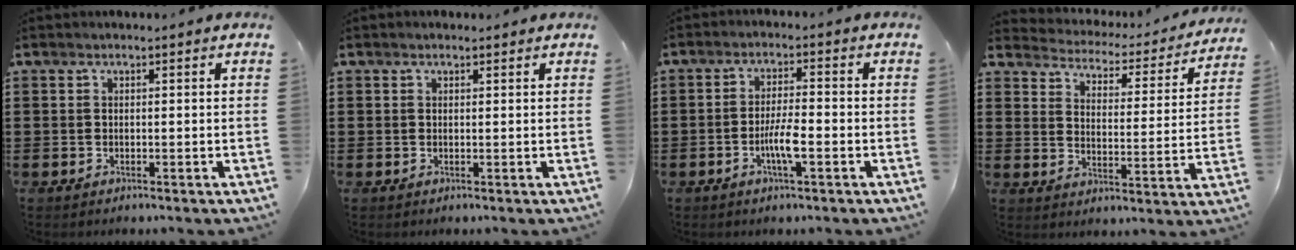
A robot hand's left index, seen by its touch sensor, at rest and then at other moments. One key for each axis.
{"total": 0.6, "fx": 0.5, "fy": 0.2, "fz": 0.3, "tx": -0.006, "ty": 0.001, "tz": 0.010}
{"total": 4.8, "fx": -1.6, "fy": 0.9, "fz": 4.5, "tx": -0.089, "ty": 0.000, "tz": -0.033}
{"total": 2.9, "fx": 2.8, "fy": 0.6, "fz": 0.1, "tx": -0.025, "ty": -0.028, "tz": 0.040}